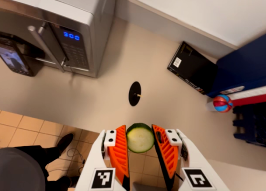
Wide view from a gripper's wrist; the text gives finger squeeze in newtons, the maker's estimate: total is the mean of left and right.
{"total": 8.9, "left": 9.1, "right": 8.8}